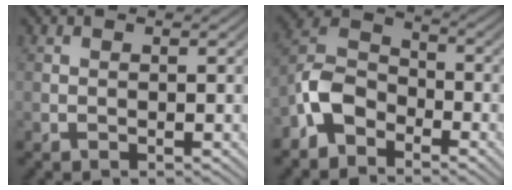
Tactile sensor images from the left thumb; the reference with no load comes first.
{"total": 6.9, "force": [-4.3, 3.9, 3.7], "torque": [-0.081, 0.007, -0.105]}